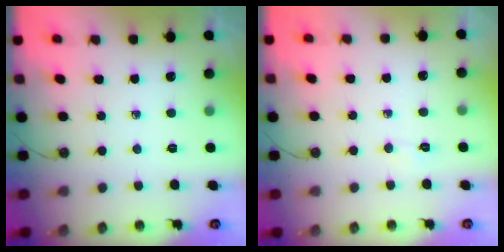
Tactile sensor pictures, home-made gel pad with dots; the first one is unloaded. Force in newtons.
{"total": 2.3, "press": 2.3, "slide": 0.3}